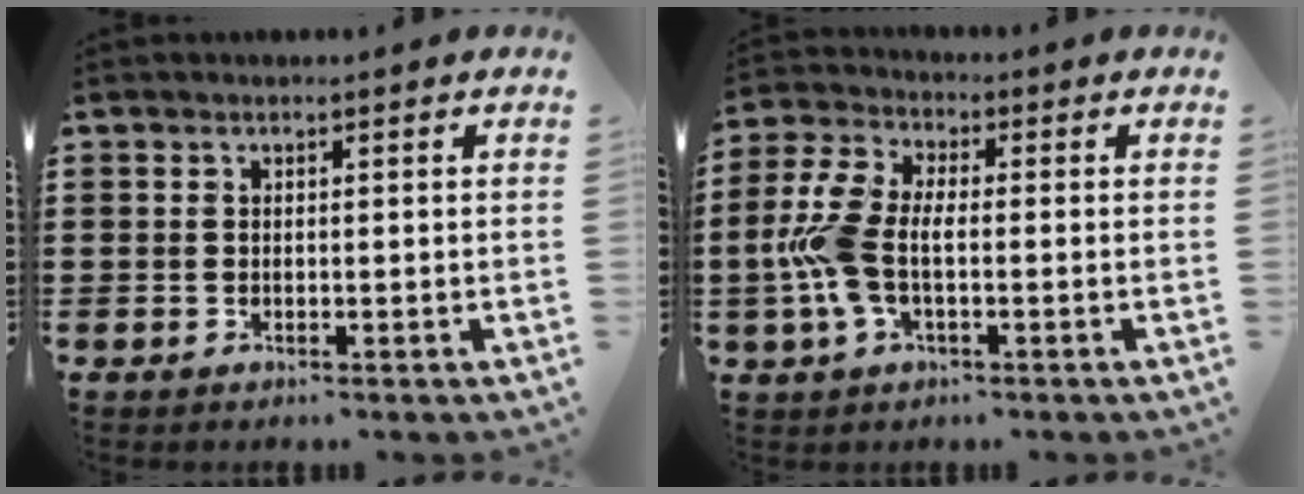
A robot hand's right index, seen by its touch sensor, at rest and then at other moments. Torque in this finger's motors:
{"motor_torque": [1.21, -0.09, 0.66, 0.21]}